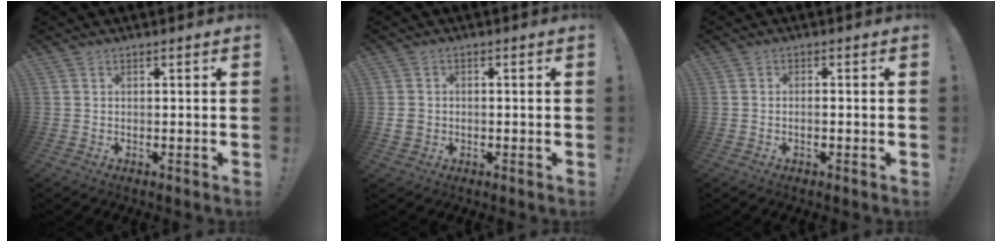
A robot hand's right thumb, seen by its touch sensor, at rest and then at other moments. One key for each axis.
{"total": 3.2, "fx": -0.6, "fy": 2.8, "fz": 1.4, "tx": -0.023, "ty": 0.010, "tz": -0.007}
{"total": 1.4, "fx": -0.9, "fy": 0.3, "fz": 1.1, "tx": -0.027, "ty": 0.007, "tz": -0.014}